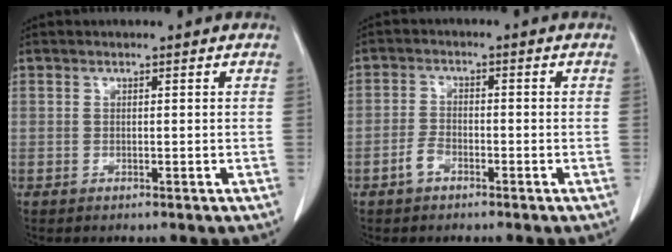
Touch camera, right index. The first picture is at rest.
{"total": 2.8, "force": [-1.8, 1.5, 1.5], "torque": [-0.031, 0.004, -0.033]}